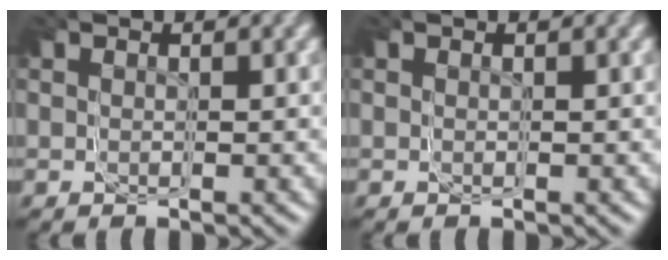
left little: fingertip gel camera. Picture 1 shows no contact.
{"total": 0.0}